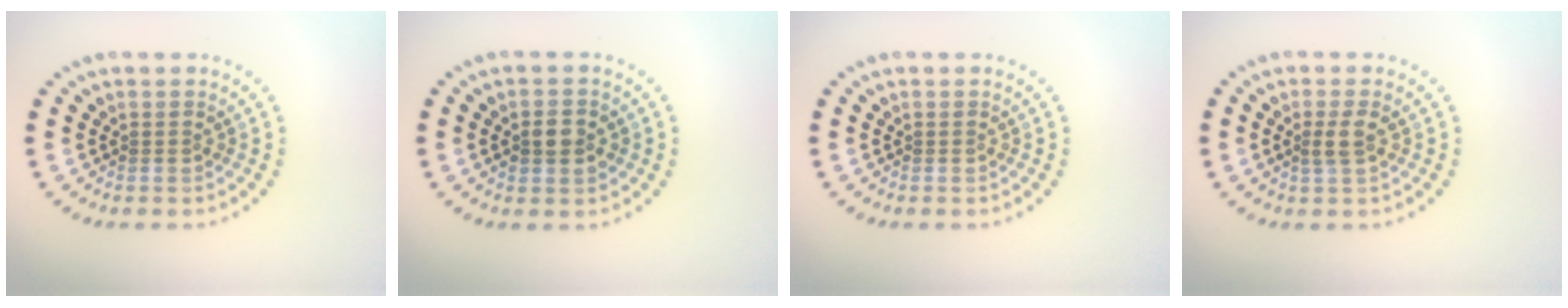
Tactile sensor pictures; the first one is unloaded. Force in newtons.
{"total": 2.5, "press": 2.5, "slide": 0.2}
{"total": 0.0}
{"total": 1.8, "press": 1.5, "slide": 0.9}